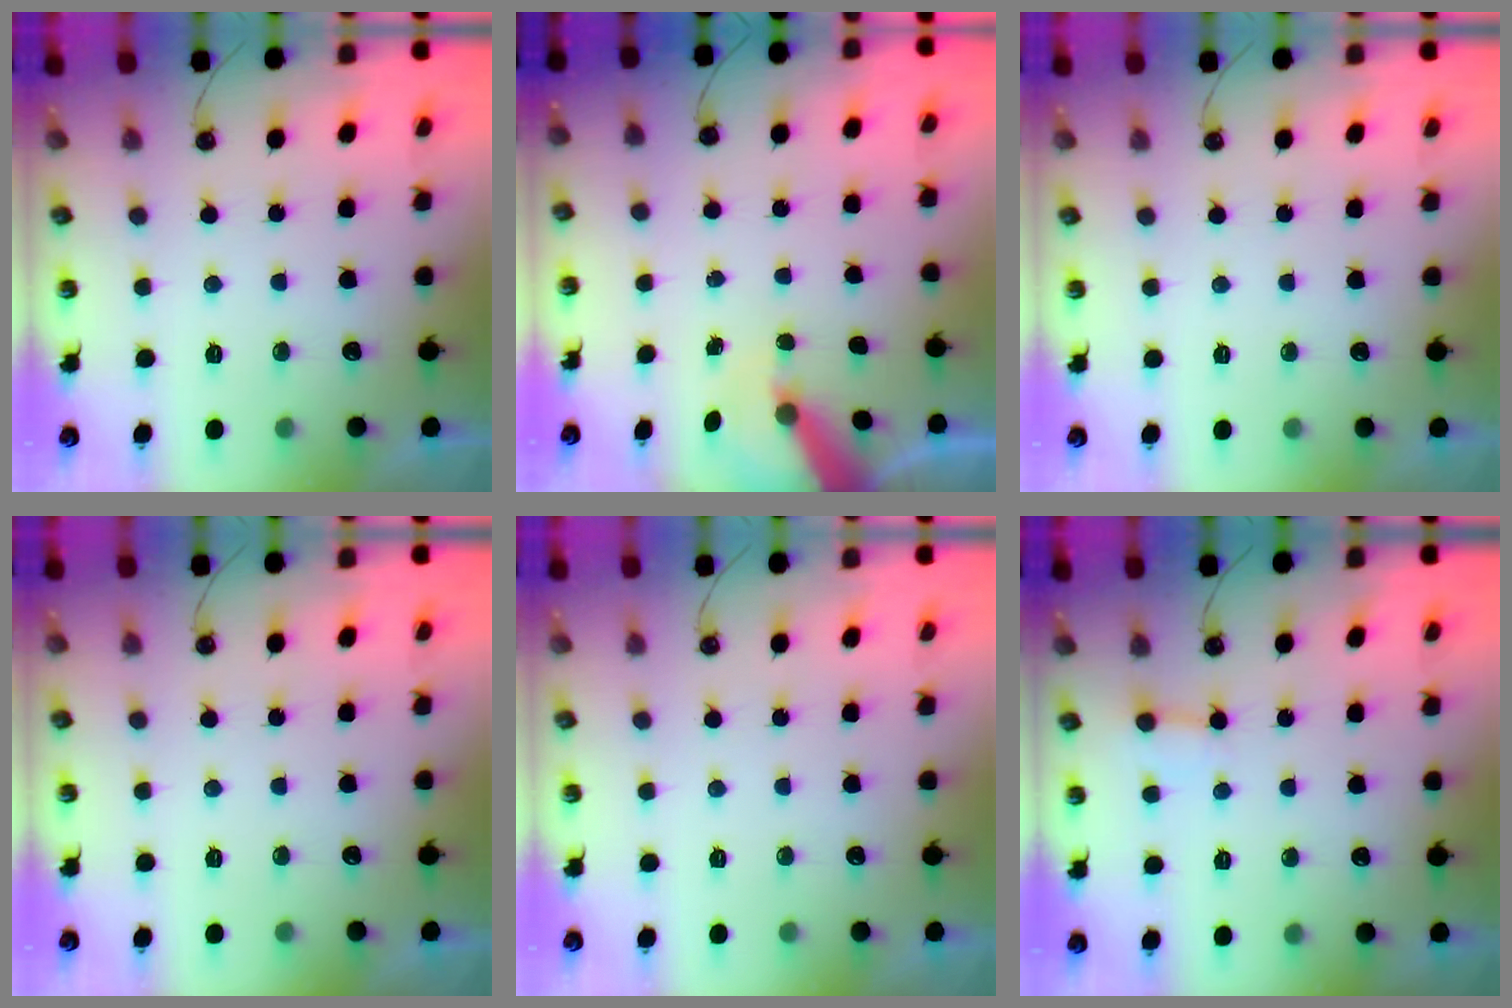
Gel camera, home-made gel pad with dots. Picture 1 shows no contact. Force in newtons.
{"total": 8.3, "press": 8.3, "slide": 0.4}
{"total": 0.0}
{"total": 0.0}
{"total": 0.0}
{"total": 2.0, "press": 2.0, "slide": 0.0}